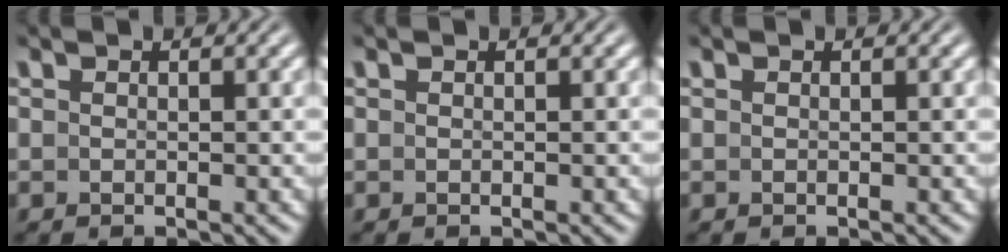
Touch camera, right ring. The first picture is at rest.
{"total": 0.0}
{"total": 0.0}